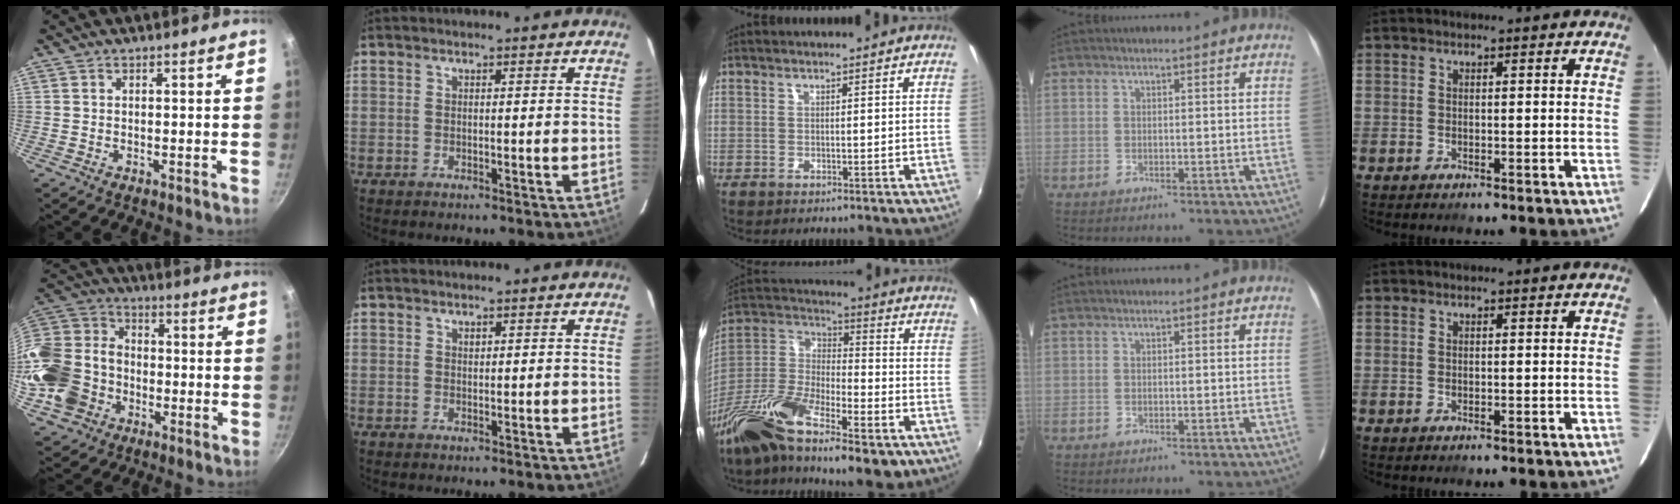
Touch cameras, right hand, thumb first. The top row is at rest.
{"thumb": {"total": 20.5, "force": [-5.8, 16.7, 10.6], "torque": [-0.232, 0.056, -0.107]}, "index": {"total": 0.6, "force": [0.3, 0.4, 0.2], "torque": [-0.003, 0.001, 0.007]}, "middle": {"total": 22.0, "force": [-13.8, 7.7, 15.3], "torque": [-0.299, -0.026, -0.250]}}